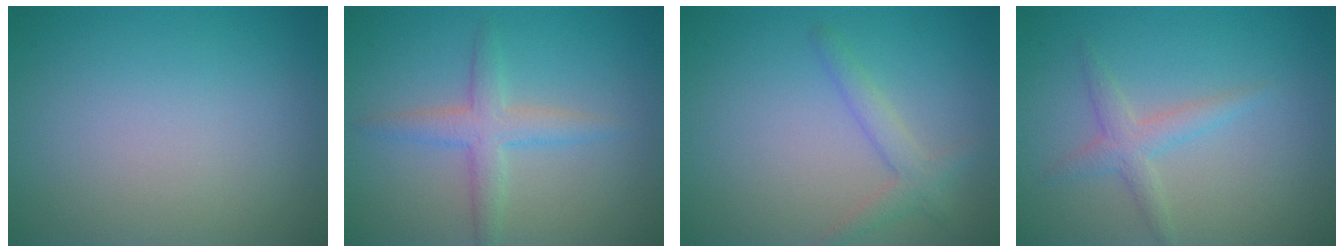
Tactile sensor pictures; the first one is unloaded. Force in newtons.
{"total": 3.0, "press": 3.0, "slide": 0.1}
{"total": 2.0, "press": 2.0, "slide": 0.1}
{"total": 2.1, "press": 2.1, "slide": 0.1}